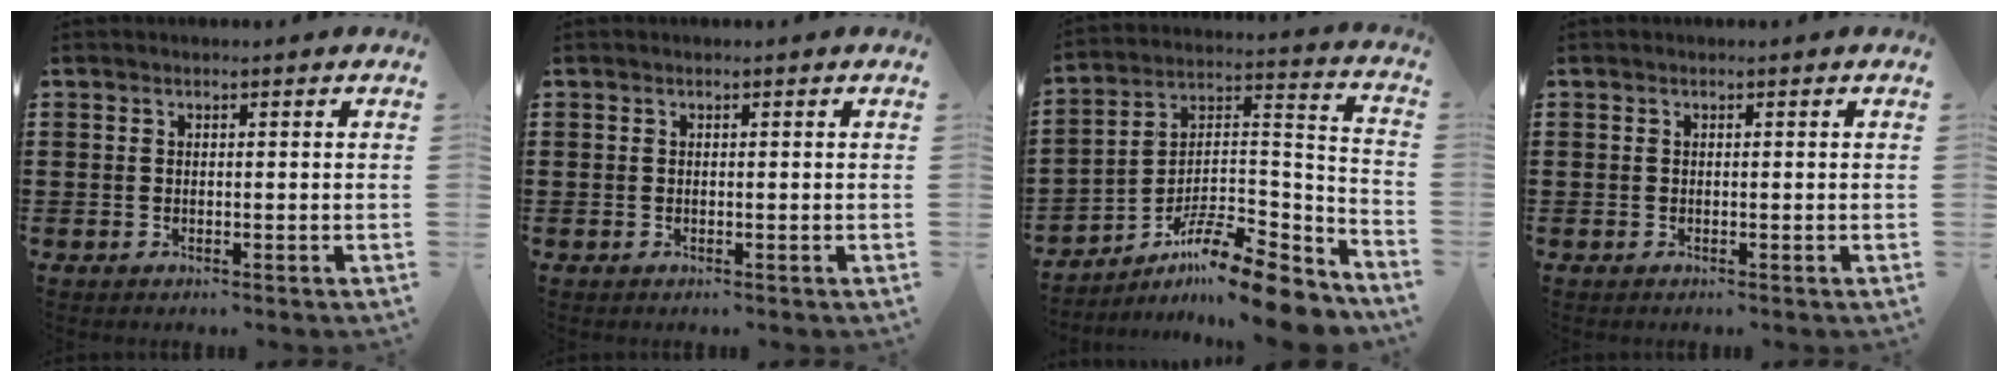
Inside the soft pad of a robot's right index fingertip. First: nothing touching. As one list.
[{"total": 0.0}, {"total": 11.6, "force": [-9.3, 2.0, 6.6], "torque": [-0.108, 0.019, -0.180]}, {"total": 0.0}]